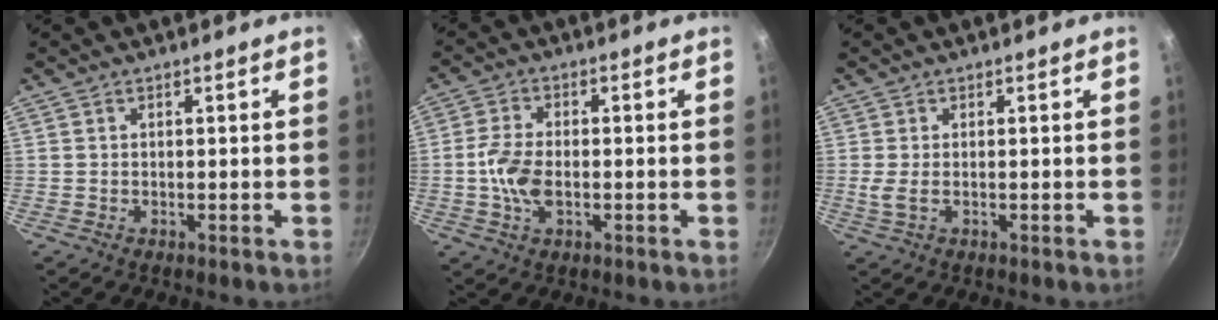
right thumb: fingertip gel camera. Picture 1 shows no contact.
{"total": 6.8, "force": [-1.1, 3.9, 5.5], "torque": [-0.115, 0.012, -0.027]}
{"total": 2.3, "force": [0.0, 1.0, 2.0], "torque": [-0.046, -0.002, 0.002]}